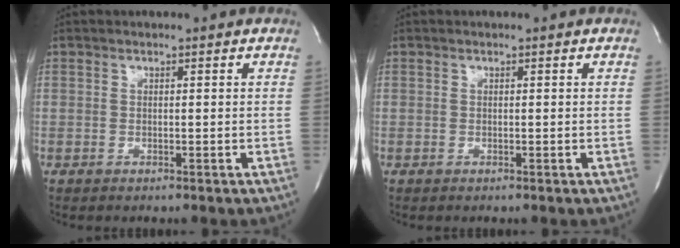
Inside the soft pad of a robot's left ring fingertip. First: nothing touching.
{"total": 0.0}